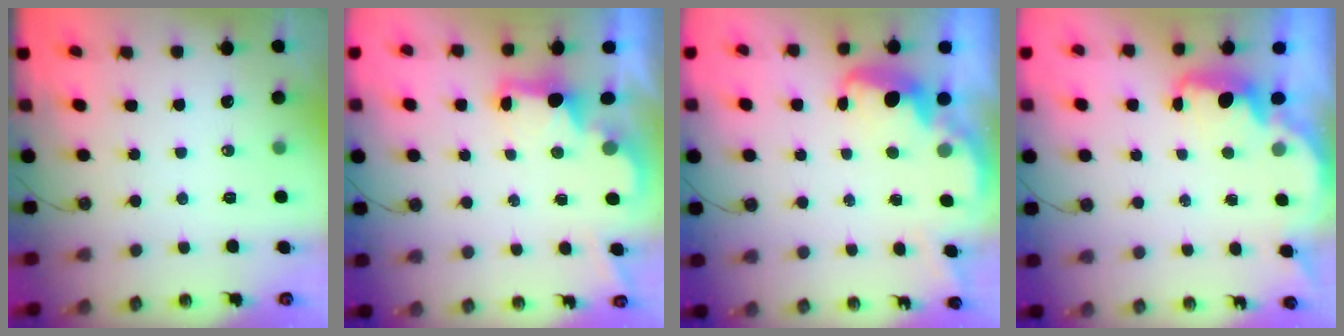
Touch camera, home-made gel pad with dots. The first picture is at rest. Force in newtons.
{"total": 2.1, "press": 2.0, "slide": 0.7}
{"total": 2.6, "press": 2.6, "slide": 0.4}
{"total": 2.3, "press": 2.2, "slide": 0.6}